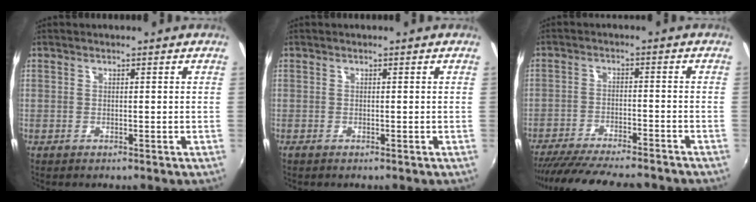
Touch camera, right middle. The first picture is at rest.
{"total": 0.0}
{"total": 18.4, "force": [-16.0, 3.5, 8.5], "torque": [-0.164, -0.027, -0.240]}